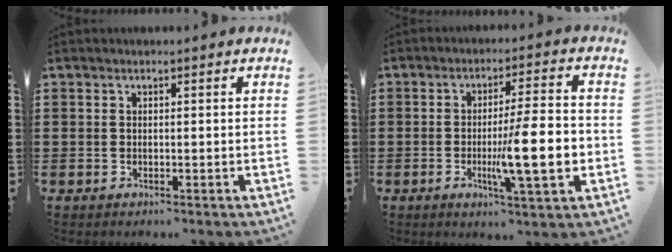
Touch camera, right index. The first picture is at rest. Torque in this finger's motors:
{"motor_torque": [2.14, 0.00, 0.90, 0.21]}